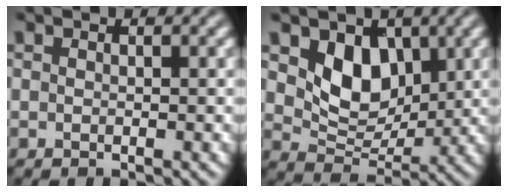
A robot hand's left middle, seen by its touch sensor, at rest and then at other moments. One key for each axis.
{"total": 4.5, "fx": 1.6, "fy": 3.3, "fz": 2.7, "tx": -0.060, "ty": -0.016, "tz": 0.028}